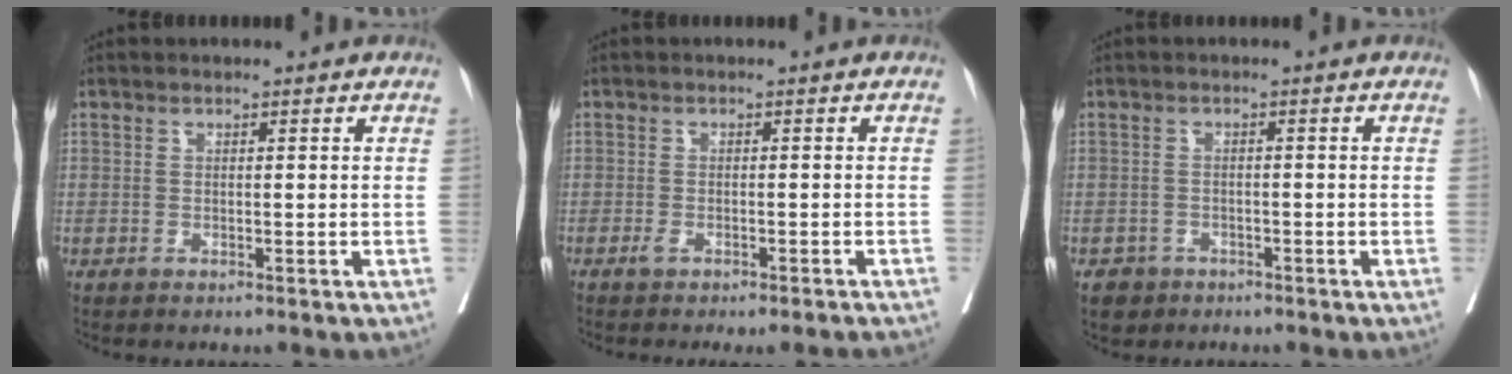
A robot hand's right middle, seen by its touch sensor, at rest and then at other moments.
{"total": 4.3, "force": [-3.8, 0.6, 2.1], "torque": [-0.015, 0.000, -0.050]}
{"total": 3.0, "force": [-1.8, 2.3, 0.3], "torque": [-0.003, 0.006, -0.028]}